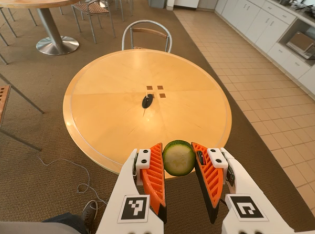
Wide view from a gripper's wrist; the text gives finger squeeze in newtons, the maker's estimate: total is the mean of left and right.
{"total": 6.8, "left": 6.8, "right": 6.9}